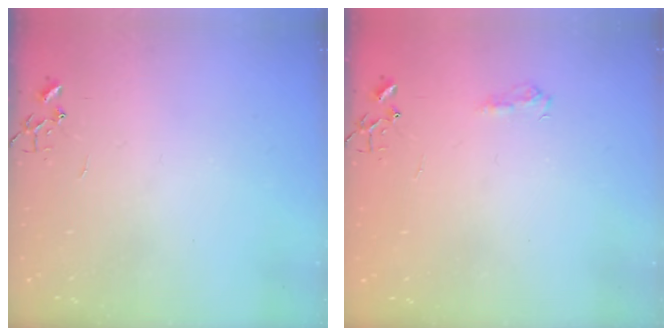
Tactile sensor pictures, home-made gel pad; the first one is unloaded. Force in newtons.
{"total": 7.3, "press": 7.2, "slide": 0.8}